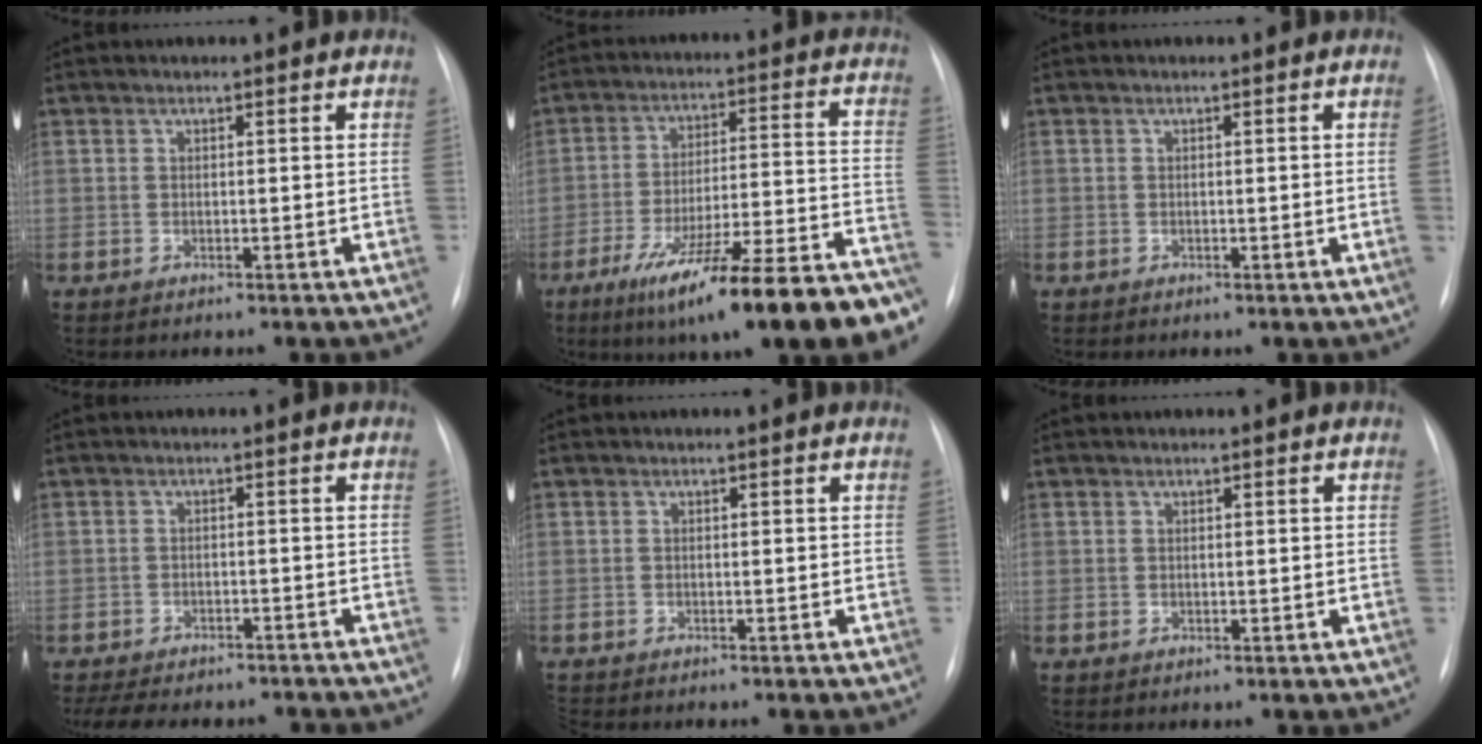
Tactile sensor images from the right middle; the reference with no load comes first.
{"total": 23.6, "force": [-16.8, 2.2, 16.4], "torque": [-0.181, 0.010, -0.261]}
{"total": 1.2, "force": [-0.1, -0.2, 1.2], "torque": [-0.030, 0.001, 0.003]}
{"total": 11.5, "force": [-9.9, 4.2, 4.3], "torque": [-0.081, 0.001, -0.127]}
{"total": 0.6, "force": [-0.6, 0.0, 0.0], "torque": [0.000, -0.003, -0.011]}
{"total": 0.0}